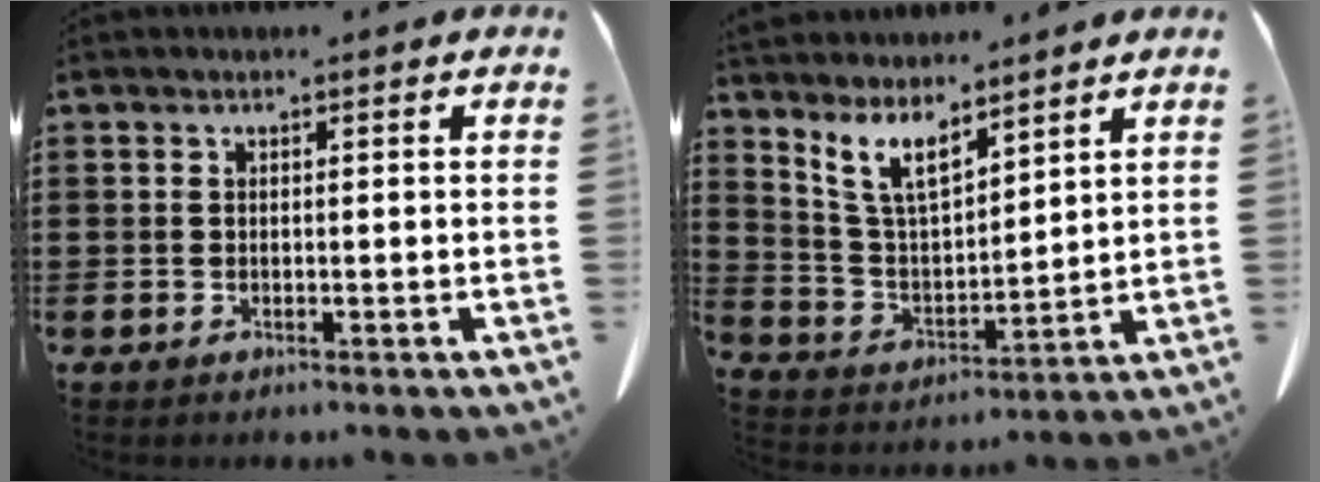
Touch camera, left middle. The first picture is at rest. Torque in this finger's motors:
{"motor_torque": [1.18, 0.68, 0.25, 0.10]}